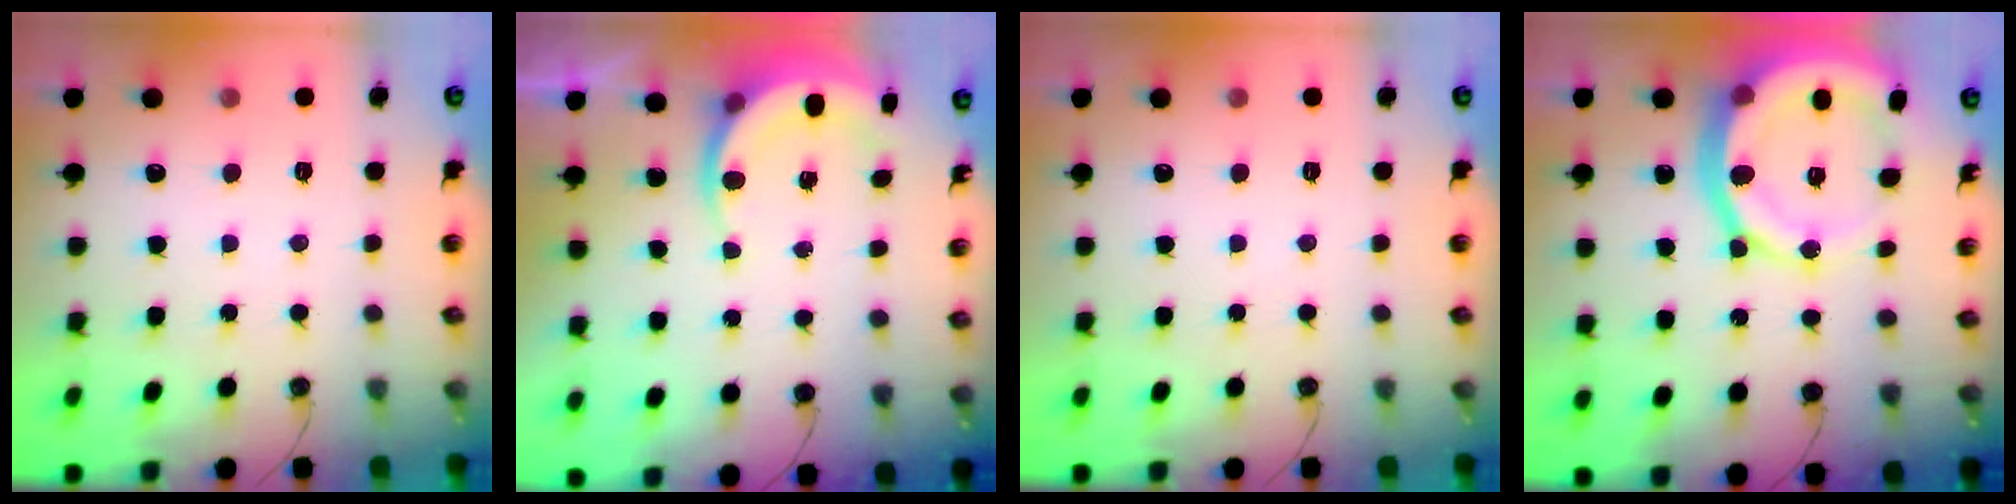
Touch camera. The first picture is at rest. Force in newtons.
{"total": 5.7, "press": 5.5, "slide": 1.4}
{"total": 0.0}
{"total": 20.8, "press": 20.6, "slide": 2.7}